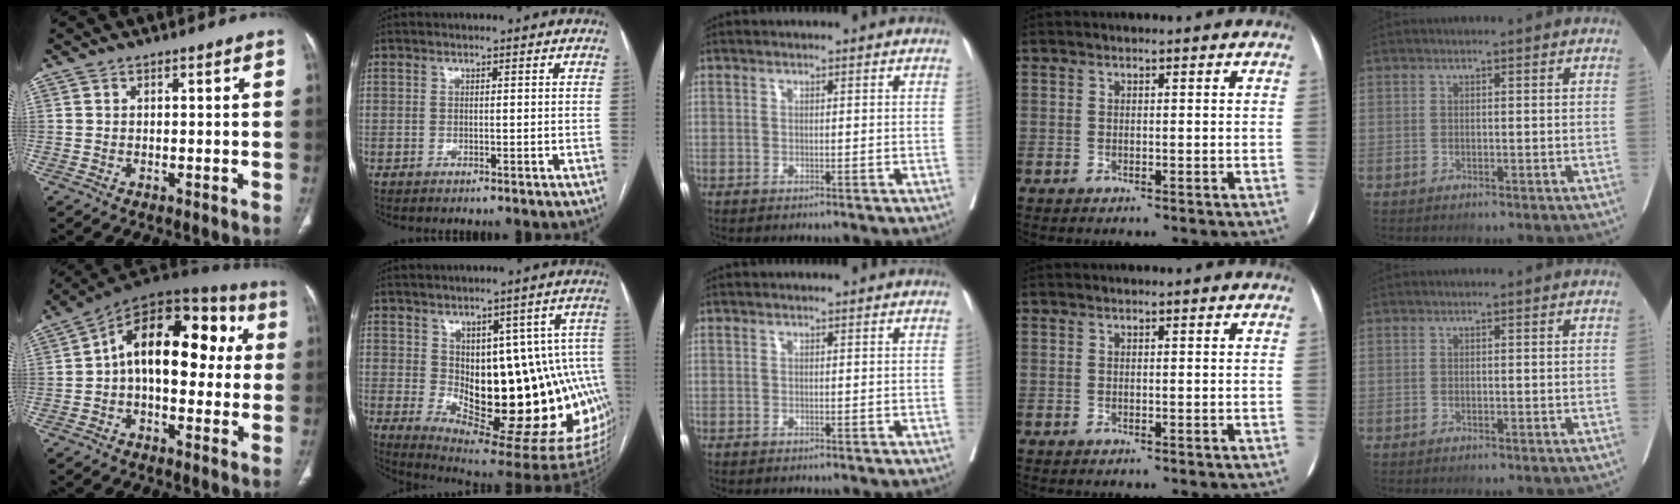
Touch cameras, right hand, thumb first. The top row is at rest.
{"thumb": {"total": 19.3, "force": [1.9, 11.2, 15.6], "torque": [-0.197, 0.049, 0.017]}, "index": {"total": 21.6, "force": [-2.3, 7.9, 20.0], "torque": [-0.192, 0.021, -0.005]}}